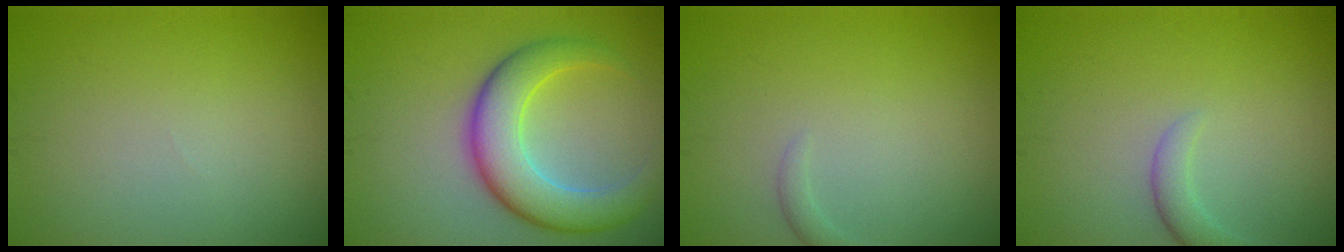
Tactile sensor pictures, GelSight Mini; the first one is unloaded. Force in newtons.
{"total": 6.7, "press": 6.7, "slide": 0.1}
{"total": 0.9, "press": 0.9, "slide": 0.1}
{"total": 2.0, "press": 2.0, "slide": 0.2}